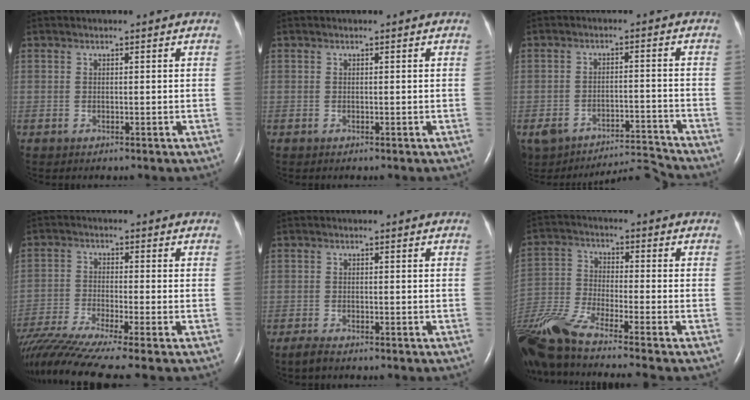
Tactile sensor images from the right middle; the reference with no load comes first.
{"total": 0.0}
{"total": 8.2, "force": [-8.0, 0.4, 1.2], "torque": [-0.037, 0.028, -0.135]}
{"total": 11.9, "force": [-9.6, -1.5, 6.8], "torque": [-0.125, -0.024, -0.165]}
{"total": 1.4, "force": [-1.2, 0.2, 0.8], "torque": [-0.027, -0.006, -0.023]}
{"total": 15.2, "force": [-12.5, -0.6, 8.6], "torque": [-0.200, -0.025, -0.237]}